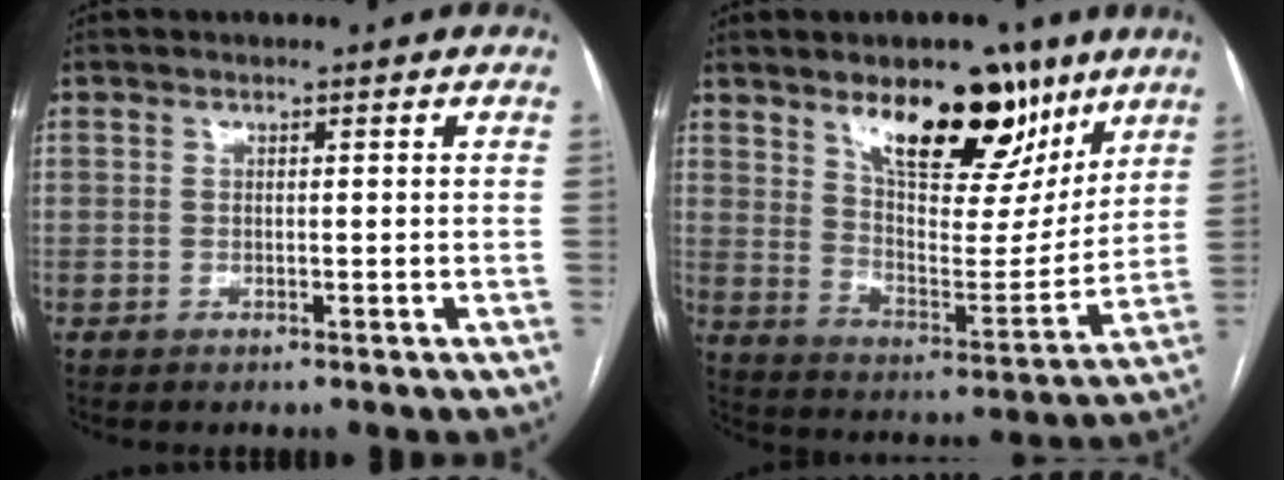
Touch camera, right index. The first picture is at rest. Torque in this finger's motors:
{"motor_torque": [1.06, 1.08, 0.45, 0.13]}